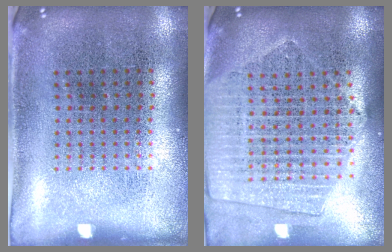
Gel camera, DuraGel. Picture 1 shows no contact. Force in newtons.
{"total": 2.0, "press": 1.9, "slide": 0.9}